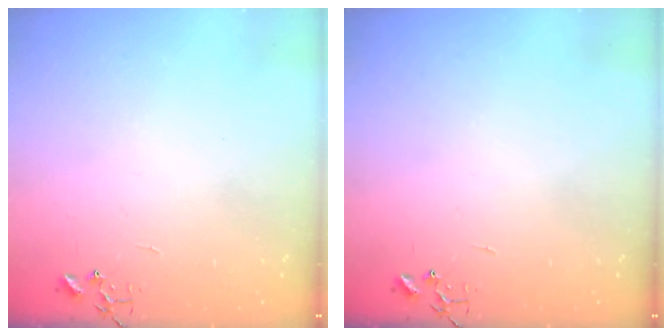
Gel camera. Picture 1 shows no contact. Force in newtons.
{"total": 0.0}